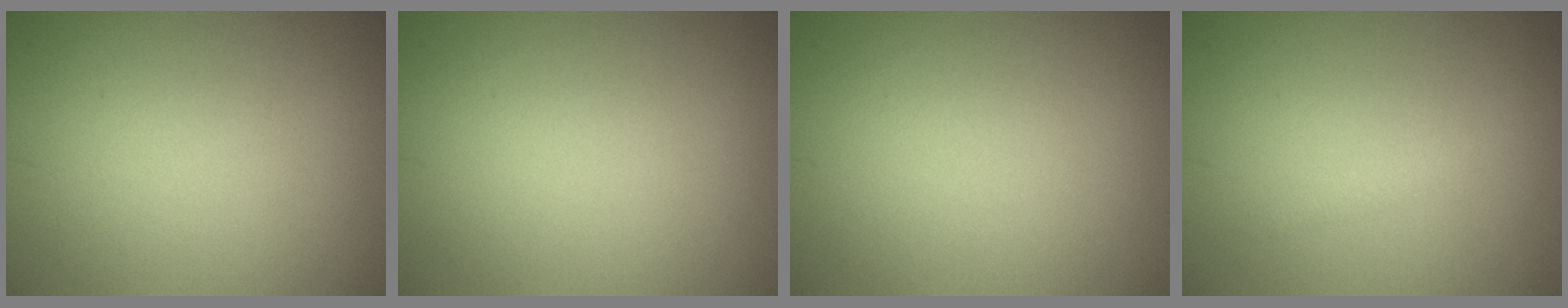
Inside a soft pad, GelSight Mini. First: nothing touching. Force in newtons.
{"total": 0.0}
{"total": 0.0}
{"total": 1.0, "press": 1.0, "slide": 0.1}